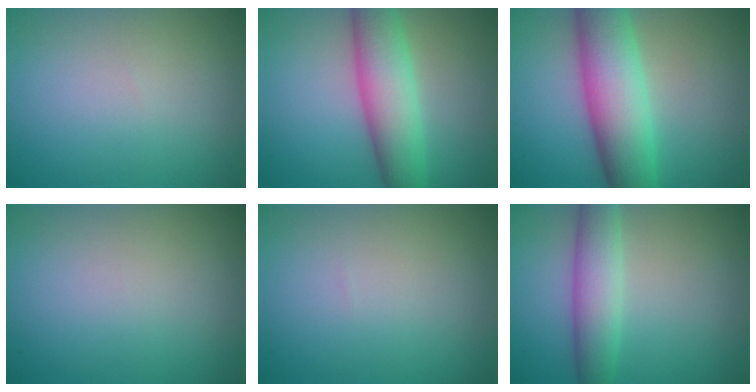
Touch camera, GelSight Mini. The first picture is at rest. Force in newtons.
{"total": 7.1, "press": 7.1, "slide": 0.2}
{"total": 9.3, "press": 9.3, "slide": 0.4}
{"total": 0.0}
{"total": 0.0}
{"total": 4.5, "press": 4.5, "slide": 0.0}